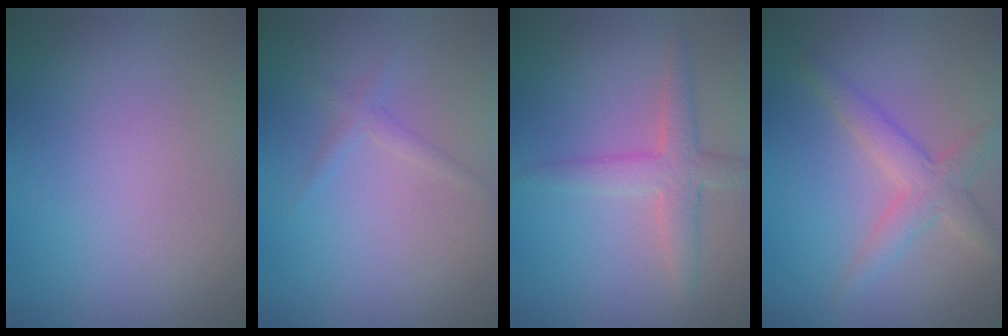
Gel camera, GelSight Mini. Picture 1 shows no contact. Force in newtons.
{"total": 1.0, "press": 1.0, "slide": 0.1}
{"total": 3.0, "press": 3.0, "slide": 0.1}
{"total": 3.1, "press": 3.1, "slide": 0.1}